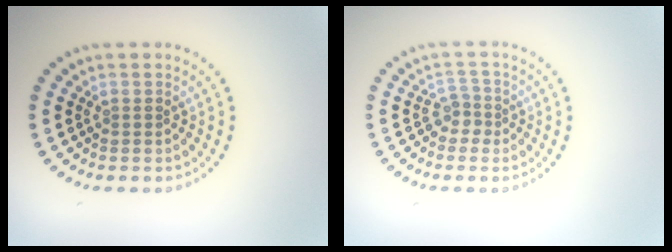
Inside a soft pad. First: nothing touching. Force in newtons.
{"total": 1.9, "press": 1.3, "slide": 1.3}